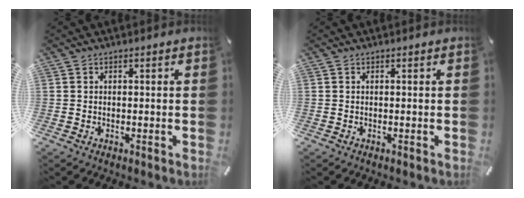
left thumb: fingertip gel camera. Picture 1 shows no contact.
{"total": 0.0}